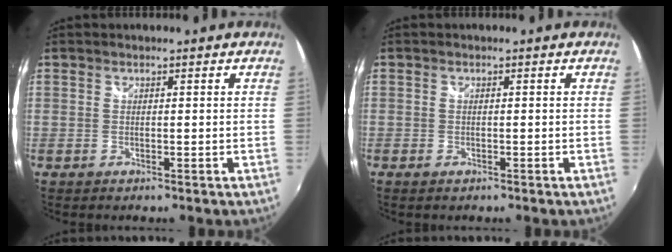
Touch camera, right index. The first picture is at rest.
{"total": 1.0, "force": [-0.7, 0.5, 0.4], "torque": [-0.009, -0.004, -0.014]}